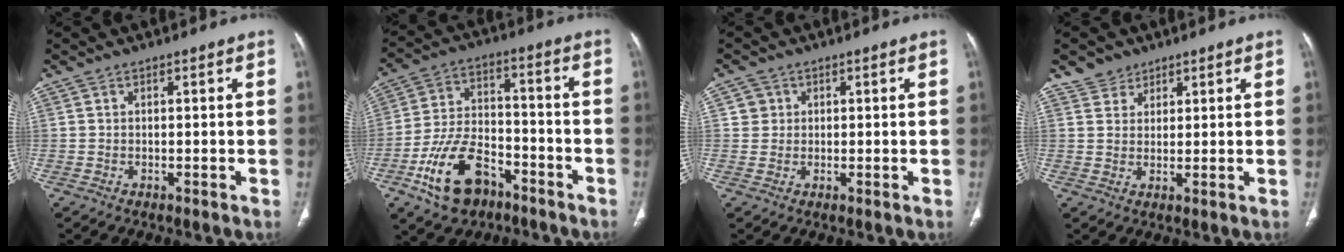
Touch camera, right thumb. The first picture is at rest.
{"total": 14.3, "force": [-7.7, 8.6, 8.5], "torque": [-0.146, 0.054, -0.134]}
{"total": 2.5, "force": [0.7, 2.4, 0.2], "torque": [0.018, 0.004, 0.011]}
{"total": 3.7, "force": [2.6, 2.7, 0.1], "torque": [0.024, -0.014, 0.040]}